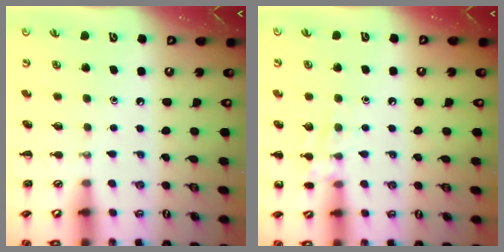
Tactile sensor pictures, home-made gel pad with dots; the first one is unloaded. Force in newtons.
{"total": 7.6, "press": 7.4, "slide": 1.7}